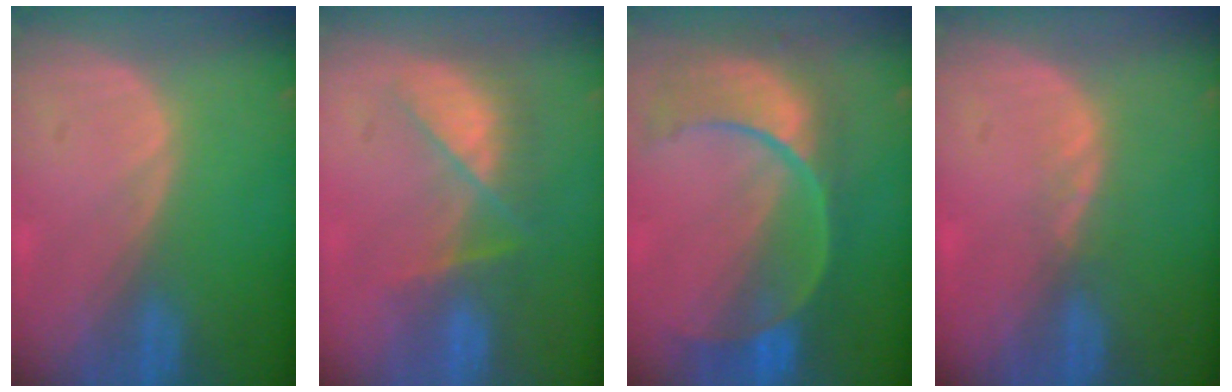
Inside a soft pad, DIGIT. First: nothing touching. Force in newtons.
{"total": 7.4, "press": 6.8, "slide": 3.0}
{"total": 11.1, "press": 9.4, "slide": 5.9}
{"total": 1.5, "press": 1.2, "slide": 0.8}